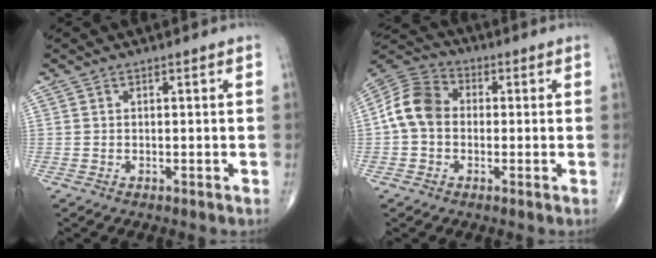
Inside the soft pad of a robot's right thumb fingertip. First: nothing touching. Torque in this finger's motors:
{"motor_torque": [0.80, 2.28, 0.80, -0.53, 0.14]}